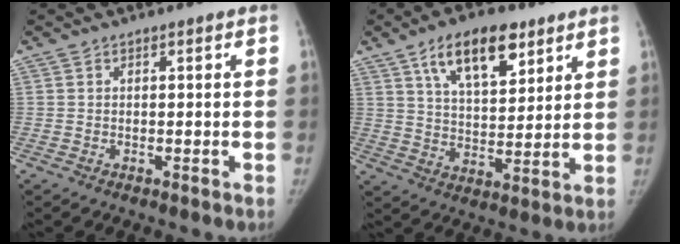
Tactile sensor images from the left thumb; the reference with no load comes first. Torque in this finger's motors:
{"motor_torque": [1.69, 1.10, 1.52, -1.18, 0.41]}